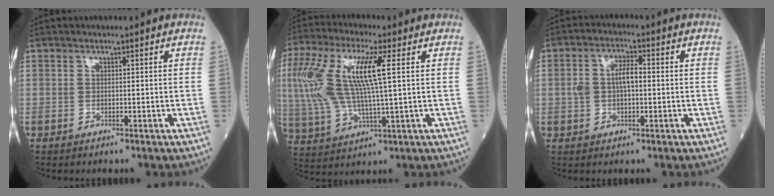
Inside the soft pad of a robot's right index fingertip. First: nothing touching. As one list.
[{"total": 15.2, "force": [3.3, 2.9, 14.6], "torque": [-0.329, 0.020, 0.059]}, {"total": 5.2, "force": [0.2, 2.4, 4.6], "torque": [-0.100, 0.018, 0.004]}]